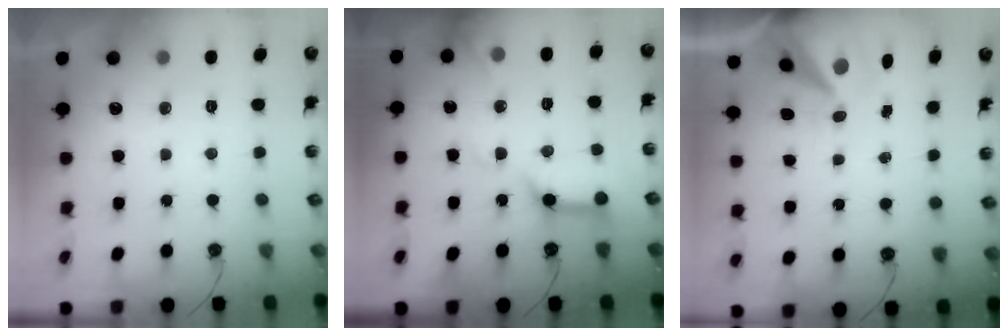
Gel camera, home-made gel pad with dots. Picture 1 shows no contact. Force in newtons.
{"total": 12.4, "press": 12.3, "slide": 1.4}
{"total": 9.7, "press": 9.6, "slide": 1.2}